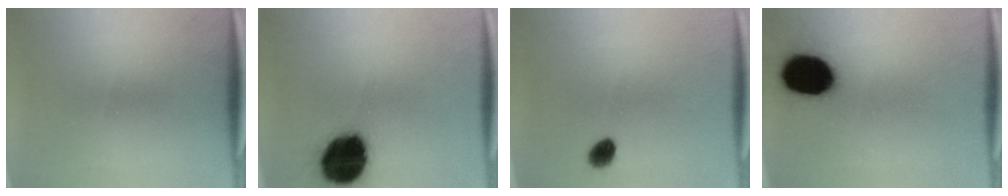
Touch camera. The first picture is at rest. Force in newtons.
{"total": 19.5}
{"total": 3.6}
{"total": 16.0}